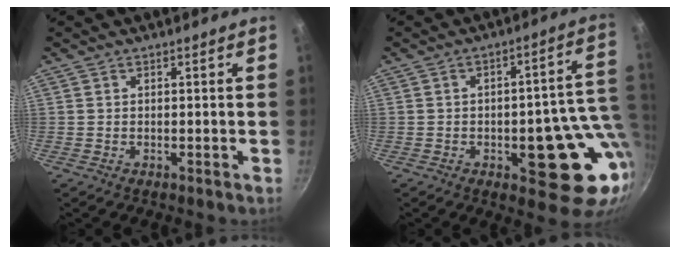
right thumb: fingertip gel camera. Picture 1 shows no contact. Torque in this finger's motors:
{"motor_torque": [2.20, 1.62, 1.76, -0.43, 0.33]}